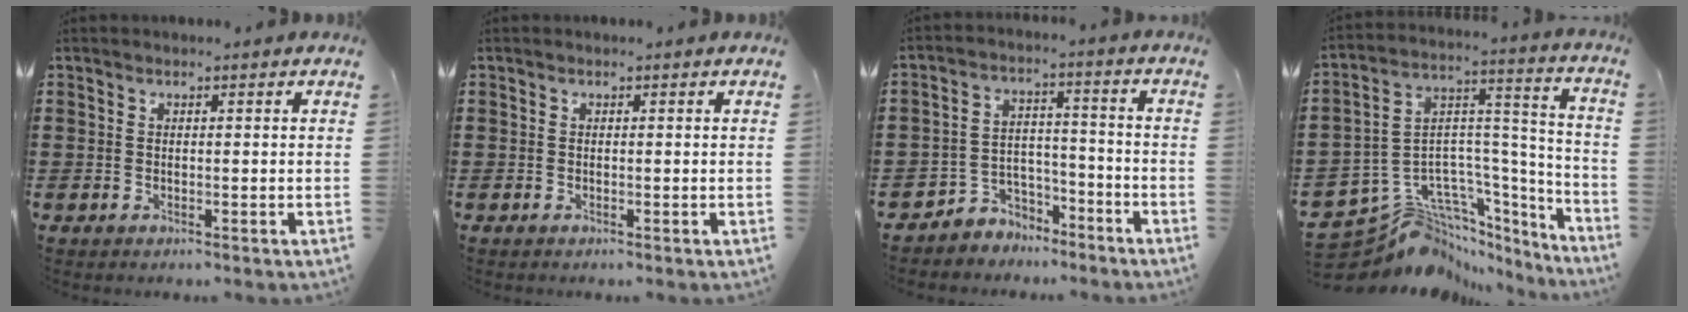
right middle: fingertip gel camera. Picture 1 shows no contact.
{"total": 0.0}
{"total": 4.7, "force": [-4.1, 2.1, -0.4], "torque": [-0.005, 0.007, -0.088]}
{"total": 8.7, "force": [-7.0, 4.9, 1.6], "torque": [-0.041, -0.004, -0.128]}